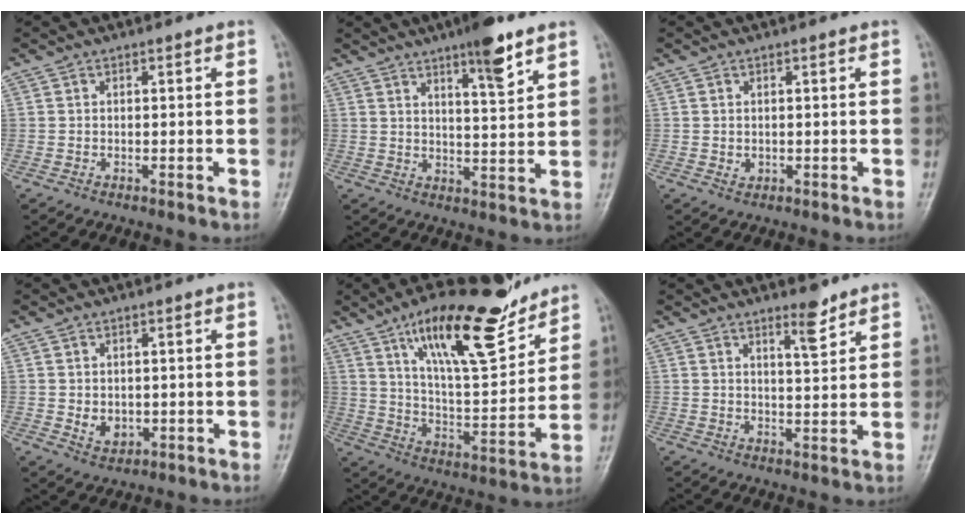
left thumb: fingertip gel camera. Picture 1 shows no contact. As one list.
[{"total": 8.5, "force": [5.5, 1.4, 6.2], "torque": [-0.089, -0.034, 0.085]}, {"total": 1.2, "force": [0.0, 1.1, 0.6], "torque": [-0.009, -0.001, 0.005]}, {"total": 3.6, "force": [-0.2, 2.9, 2.2], "torque": [-0.023, -0.004, 0.009]}, {"total": 20.3, "force": [13.5, 6.1, 13.8], "torque": [-0.186, -0.071, 0.231]}, {"total": 4.5, "force": [3.4, 1.0, 2.9], "torque": [-0.036, -0.028, 0.053]}]